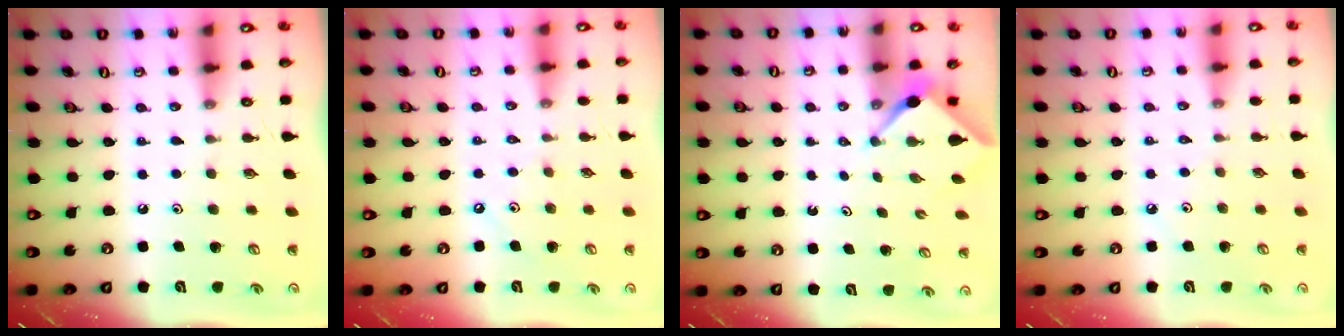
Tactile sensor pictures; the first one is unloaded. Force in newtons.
{"total": 3.5, "press": 3.4, "slide": 0.5}
{"total": 2.5, "press": 2.5, "slide": 0.2}
{"total": 1.5, "press": 1.4, "slide": 0.4}